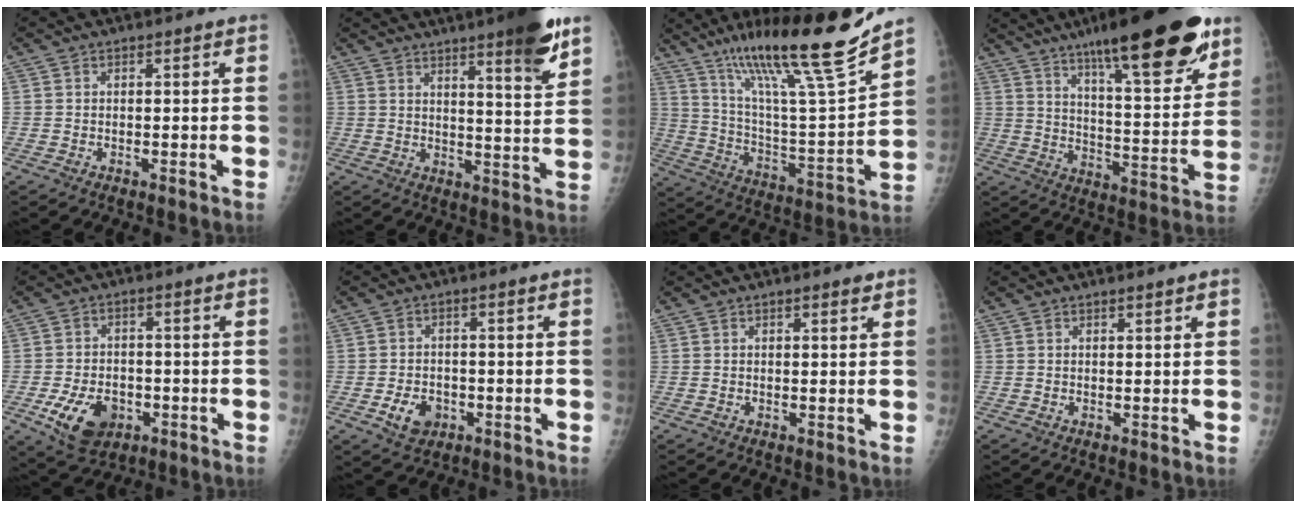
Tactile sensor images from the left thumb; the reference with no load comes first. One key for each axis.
{"total": 12.3, "fx": 7.9, "fy": 1.4, "fz": 9.3, "tx": -0.115, "ty": -0.044, "tz": 0.109}
{"total": 24.6, "fx": 18.0, "fy": 1.5, "fz": 16.7, "tx": -0.250, "ty": -0.074, "tz": 0.314}
{"total": 25.9, "fx": 16.7, "fy": 5.9, "fz": 18.9, "tx": -0.256, "ty": -0.058, "tz": 0.259}
{"total": 9.7, "fx": -3.8, "fy": 6.4, "fz": 6.2, "tx": -0.095, "ty": 0.012, "tz": -0.055}
{"total": 5.5, "fx": -2.1, "fy": 4.0, "fz": 3.1, "tx": -0.041, "ty": 0.011, "tz": -0.030}
{"total": 1.4, "fx": 0.9, "fy": 0.3, "fz": 1.0, "tx": -0.013, "ty": -0.003, "tz": 0.012}
{"total": 0.7, "fx": 0.6, "fy": 0.1, "fz": 0.4, "tx": -0.006, "ty": -0.003, "tz": 0.011}